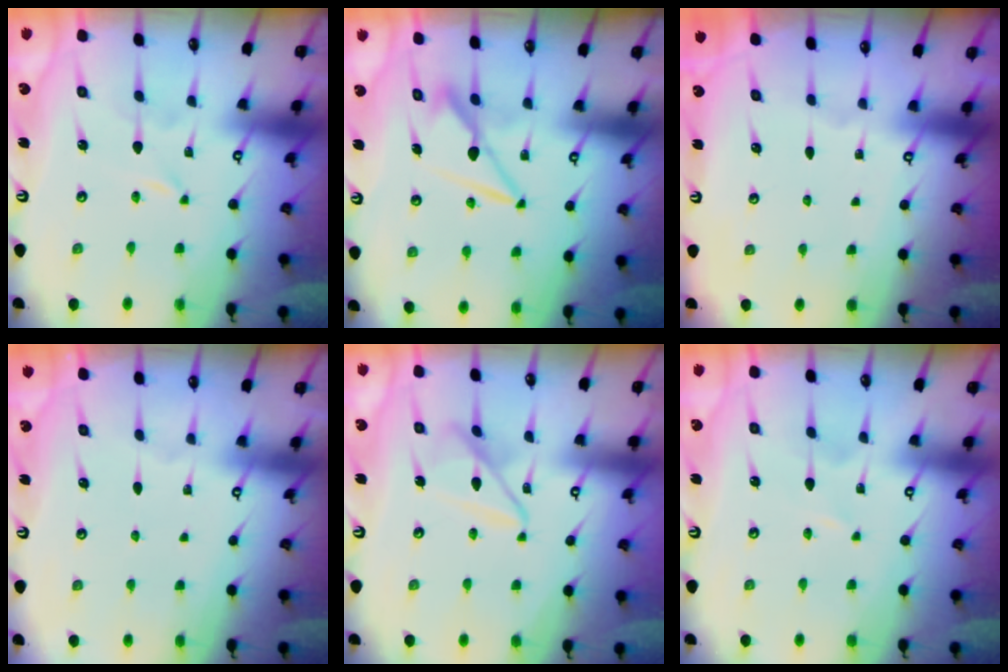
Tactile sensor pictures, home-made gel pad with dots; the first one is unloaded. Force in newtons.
{"total": 8.6, "press": 8.5, "slide": 1.1}
{"total": 0.0}
{"total": 0.0}
{"total": 11.2, "press": 11.2, "slide": 0.7}
{"total": 0.8, "press": 0.8, "slide": 0.2}